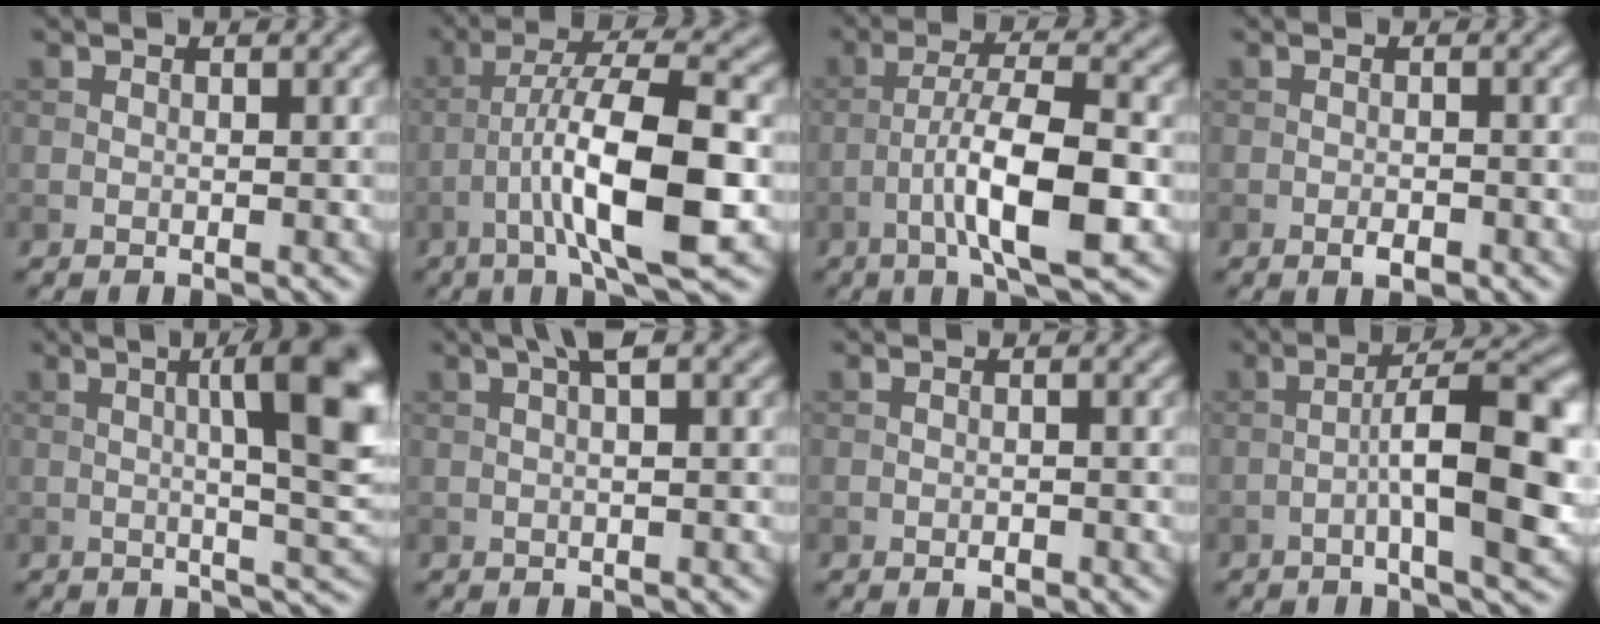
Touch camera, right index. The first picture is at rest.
{"total": 9.7, "force": [-2.8, 2.0, 9.1], "torque": [-0.149, 0.017, -0.053]}
{"total": 8.2, "force": [-2.8, 1.8, 7.5], "torque": [-0.125, 0.012, -0.054]}
{"total": 1.3, "force": [-0.7, 0.4, 1.0], "torque": [-0.018, -0.002, -0.013]}
{"total": 11.0, "force": [1.7, 2.5, 10.5], "torque": [-0.126, 0.009, 0.024]}
{"total": 2.2, "force": [0.9, 0.2, 2.0], "torque": [-0.034, 0.009, 0.015]}
{"total": 0.7, "force": [-0.4, 0.3, 0.5], "torque": [-0.010, 0.000, -0.007]}
{"total": 8.5, "force": [-1.9, 1.8, 8.0], "torque": [-0.118, 0.020, -0.036]}